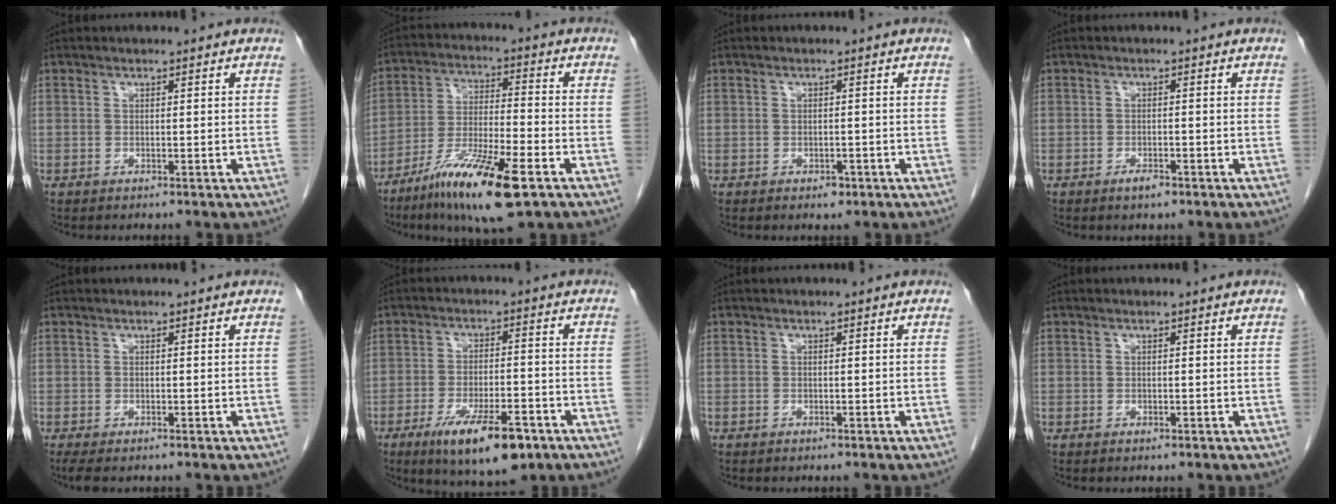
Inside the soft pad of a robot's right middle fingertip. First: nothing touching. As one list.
[{"total": 14.4, "force": [-8.4, 1.7, 11.6], "torque": [-0.222, -0.032, -0.147]}, {"total": 1.6, "force": [-0.9, 1.0, 0.8], "torque": [-0.009, 0.002, -0.007]}, {"total": 1.8, "force": [-1.2, 0.7, 1.2], "torque": [-0.021, 0.000, -0.017]}, {"total": 2.3, "force": [-1.7, 0.6, 1.4], "torque": [-0.023, -0.010, -0.025]}, {"total": 11.7, "force": [-6.9, 3.2, 8.9], "torque": [-0.146, -0.015, -0.104]}, {"total": 0.0}, {"total": 0.0}]